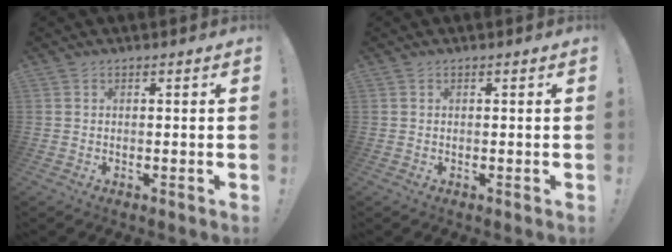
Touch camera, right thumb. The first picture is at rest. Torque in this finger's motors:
{"motor_torque": [0.06, 0.05, -0.08, 0.09, 0.00]}